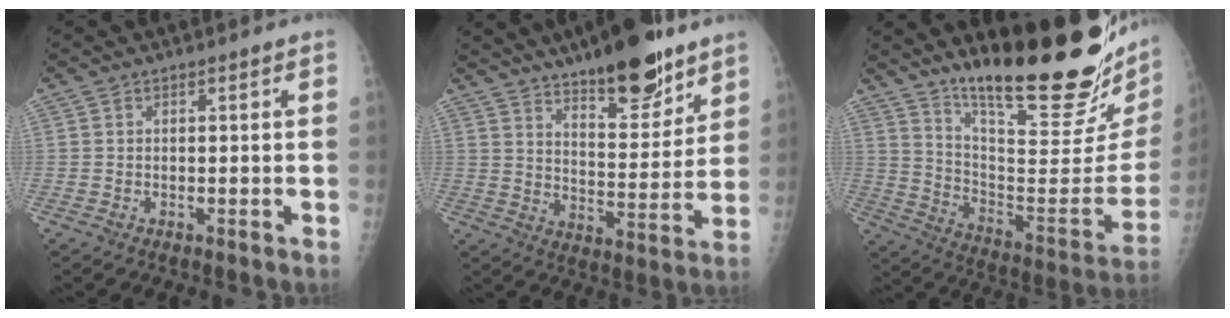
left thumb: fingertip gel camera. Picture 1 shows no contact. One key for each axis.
{"total": 16.6, "fx": 11.8, "fy": 5.4, "fz": 10.4, "tx": -0.119, "ty": -0.072, "tz": 0.188}
{"total": 30.0, "fx": 21.4, "fy": 5.8, "fz": 20.2, "tx": -0.277, "ty": -0.134, "tz": 0.323}